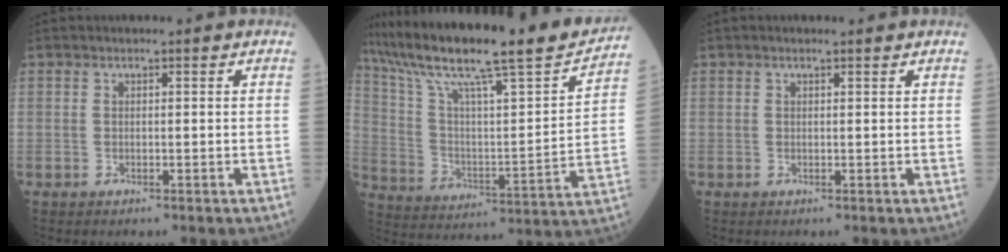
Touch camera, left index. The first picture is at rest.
{"total": 24.5, "force": [20.4, 1.5, 13.5], "torque": [-0.237, -0.018, 0.312]}
{"total": 0.0}